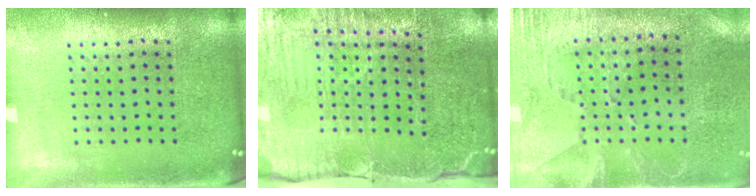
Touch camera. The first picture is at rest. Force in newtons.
{"total": 4.0, "press": 3.9, "slide": 1.0}
{"total": 2.8, "press": 2.3, "slide": 1.5}